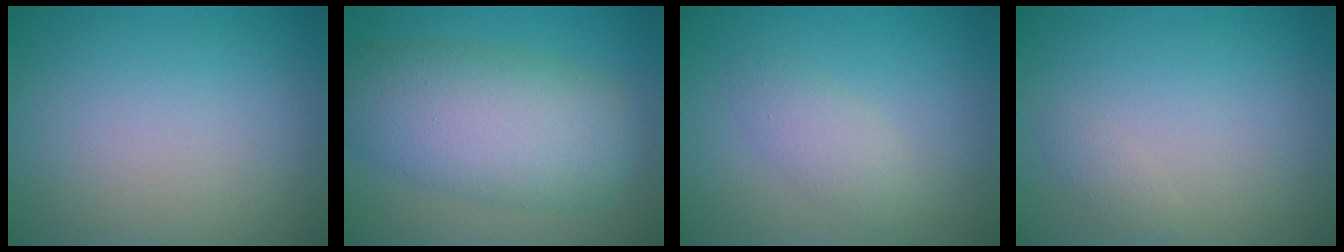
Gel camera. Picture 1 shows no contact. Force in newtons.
{"total": 9.3, "press": 9.3, "slide": 0.3}
{"total": 2.1, "press": 2.1, "slide": 0.1}
{"total": 0.7, "press": 0.7, "slide": 0.0}